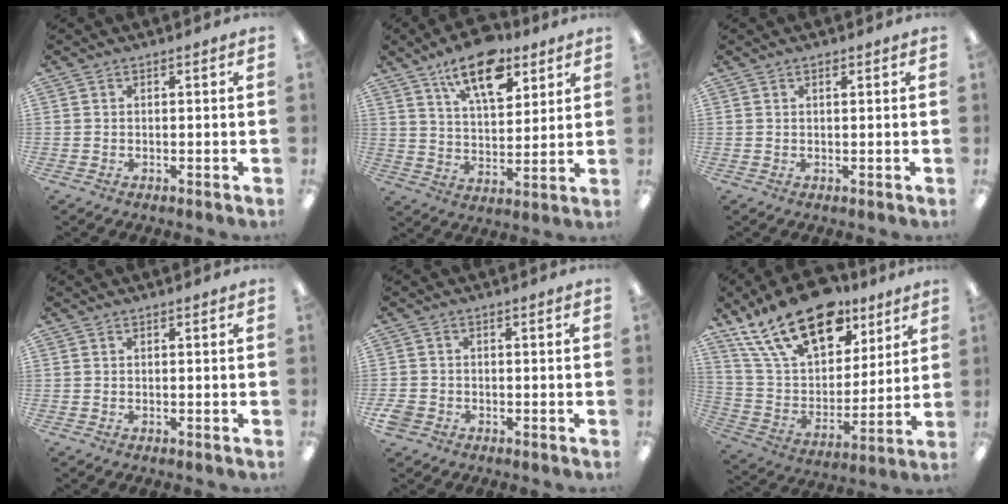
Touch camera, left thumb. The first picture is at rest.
{"total": 14.9, "force": [9.6, 7.1, 9.0], "torque": [-0.131, -0.043, 0.164]}
{"total": 0.9, "force": [0.6, 0.3, 0.5], "torque": [-0.005, -0.002, 0.009]}
{"total": 0.0}
{"total": 2.8, "force": [-1.5, 2.2, 1.1], "torque": [-0.023, 0.006, -0.029]}
{"total": 23.3, "force": [14.7, 12.2, 13.3], "torque": [-0.243, -0.079, 0.258]}